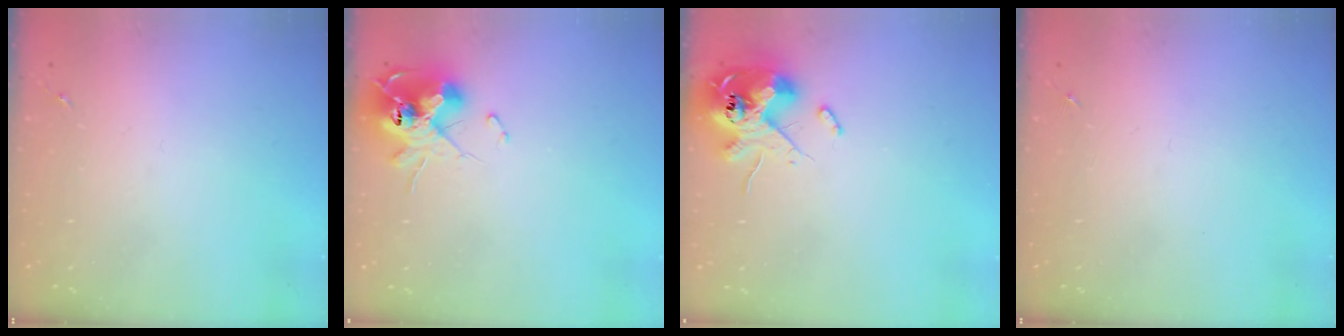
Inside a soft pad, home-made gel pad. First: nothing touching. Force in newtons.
{"total": 13.8, "press": 13.8, "slide": 1.5}
{"total": 12.8, "press": 12.6, "slide": 2.2}
{"total": 0.0}